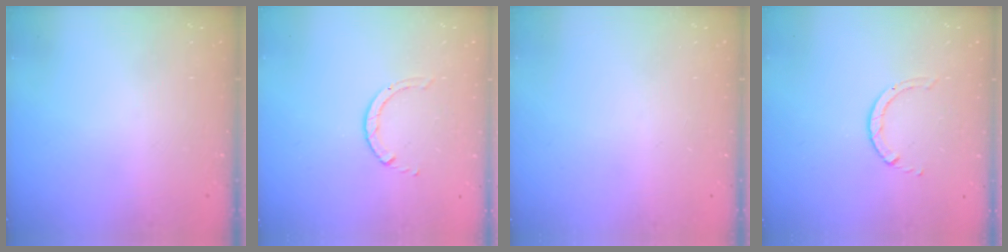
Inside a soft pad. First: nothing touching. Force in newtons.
{"total": 1.4, "press": 1.4, "slide": 0.1}
{"total": 0.0}
{"total": 1.4, "press": 1.4, "slide": 0.1}